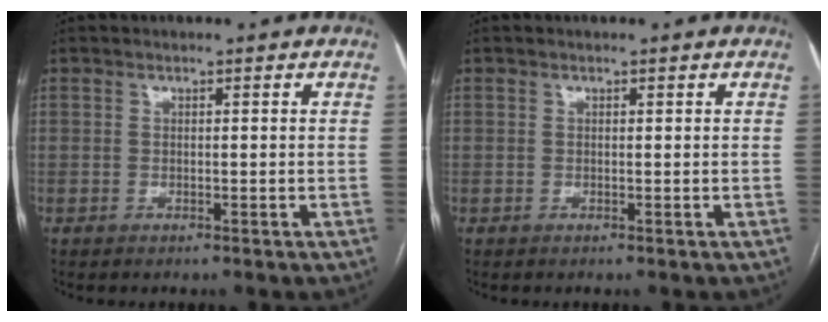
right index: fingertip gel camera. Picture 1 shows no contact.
{"total": 0.0}